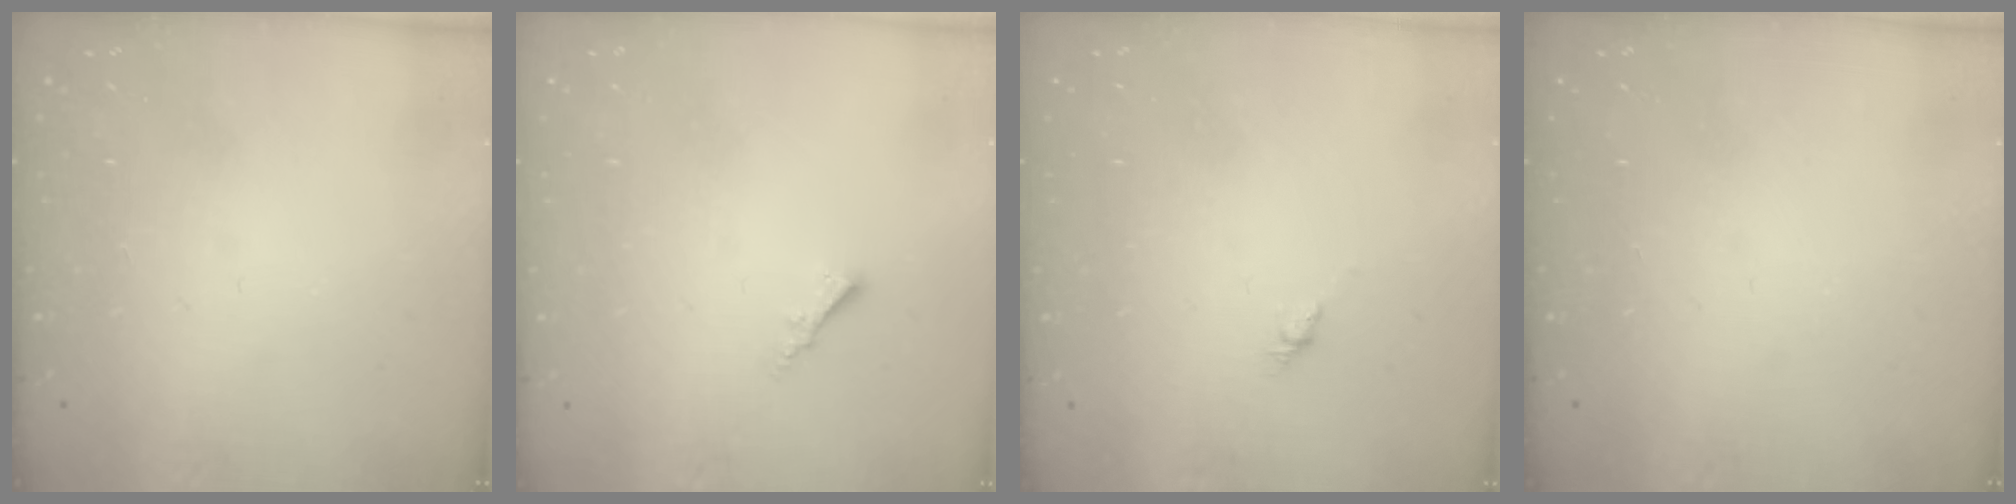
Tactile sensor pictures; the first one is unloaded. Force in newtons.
{"total": 1.8, "press": 1.7, "slide": 0.3}
{"total": 3.0, "press": 2.9, "slide": 0.7}
{"total": 0.0}